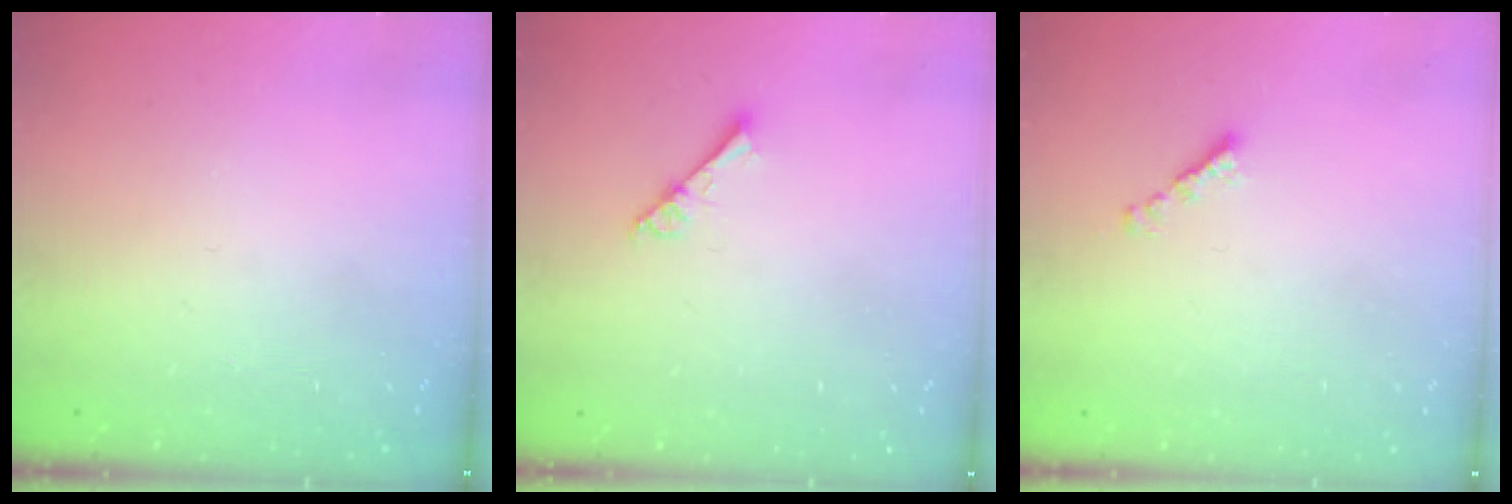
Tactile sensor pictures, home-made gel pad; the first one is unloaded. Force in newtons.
{"total": 4.1, "press": 4.0, "slide": 0.5}
{"total": 2.2, "press": 2.1, "slide": 0.7}